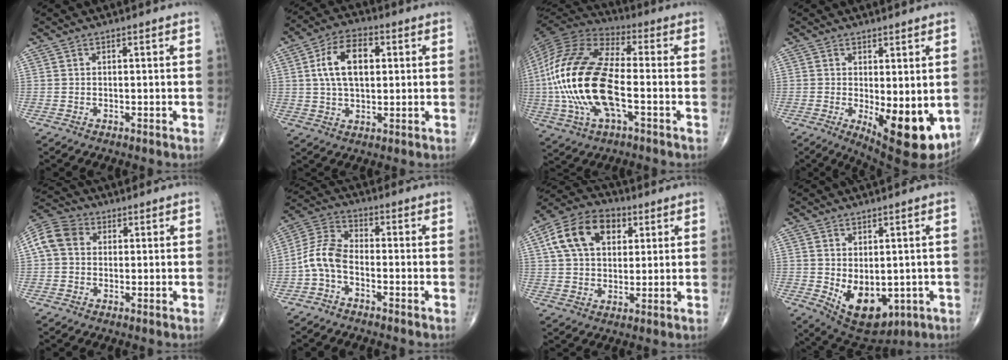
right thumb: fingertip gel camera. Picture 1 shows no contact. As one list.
[{"total": 11.1, "force": [2.1, 6.4, 8.8], "torque": [-0.144, 0.010, 0.033]}, {"total": 23.9, "force": [-3.3, 10.7, 21.2], "torque": [-0.464, 0.013, -0.061]}, {"total": 12.3, "force": [-2.1, 4.8, 11.1], "torque": [-0.144, -0.028, -0.014]}, {"total": 8.1, "force": [1.4, 6.5, 4.6], "torque": [-0.085, 0.024, 0.016]}, {"total": 6.9, "force": [-2.5, 3.7, 5.2], "torque": [-0.108, 0.031, -0.064]}, {"total": 14.3, "force": [4.9, 9.7, 9.3], "torque": [-0.147, 0.007, 0.080]}, {"total": 11.3, "force": [-1.9, 6.9, 8.7], "torque": [-0.112, -0.010, -0.001]}]